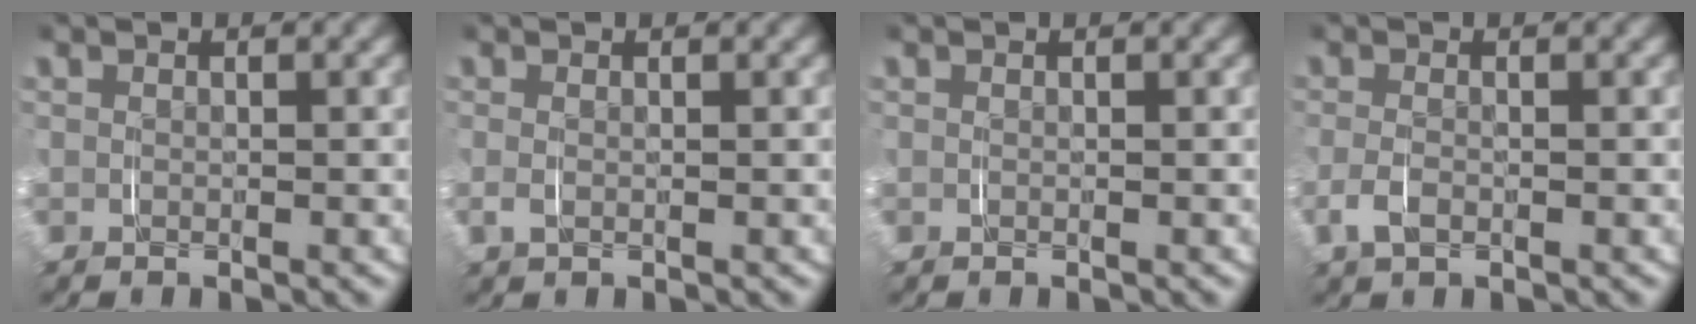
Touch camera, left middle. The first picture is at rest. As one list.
[{"total": 0.7, "force": [0.0, 0.3, 0.6], "torque": [-0.021, -0.005, 0.002]}, {"total": 0.0}, {"total": 1.7, "force": [-0.6, 0.9, 1.3], "torque": [-0.038, -0.003, -0.010]}]